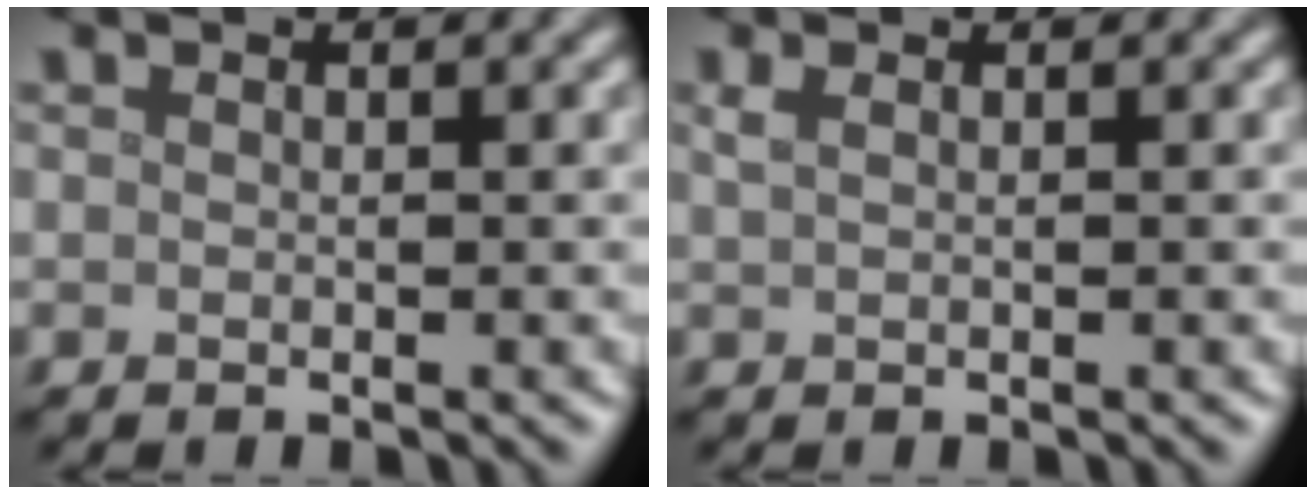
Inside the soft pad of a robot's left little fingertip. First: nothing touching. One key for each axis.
{"total": 1.1, "fx": 0.6, "fy": 0.4, "fz": 0.8, "tx": -0.014, "ty": 0.004, "tz": 0.011}